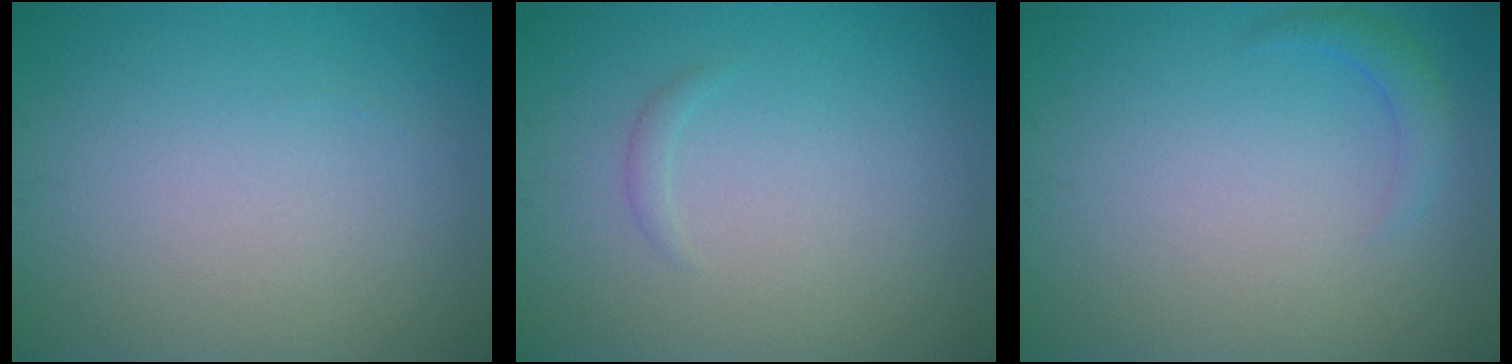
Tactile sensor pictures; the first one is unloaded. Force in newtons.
{"total": 0.6, "press": 0.6, "slide": 0.1}
{"total": 1.4, "press": 1.4, "slide": 0.1}